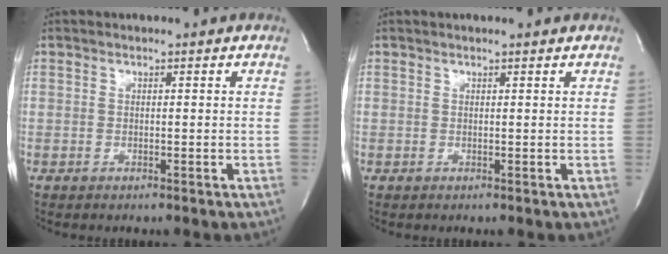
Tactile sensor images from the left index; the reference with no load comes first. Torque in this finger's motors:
{"motor_torque": [0.17, -0.10, 0.05, 0.00]}